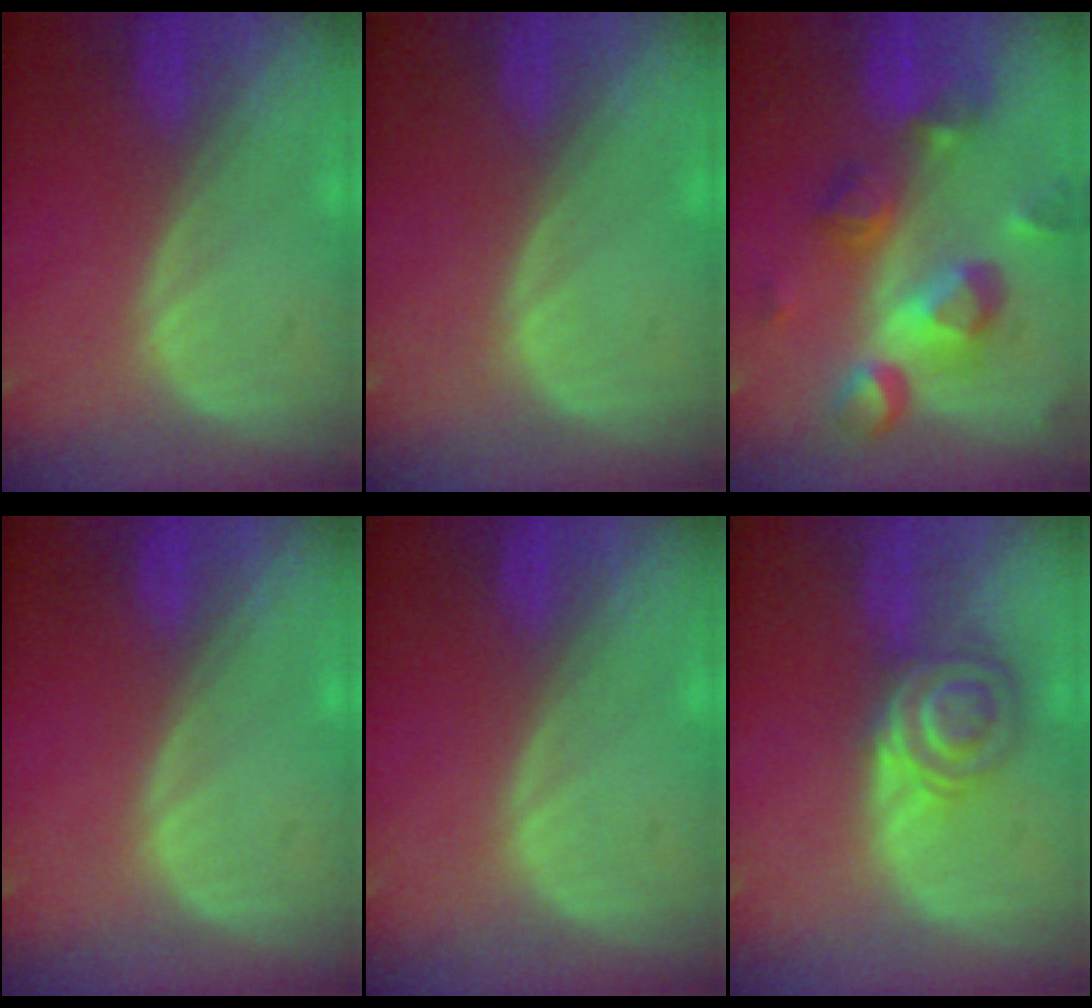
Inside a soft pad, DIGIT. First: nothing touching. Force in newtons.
{"total": 0.6, "press": 0.0, "slide": 0.6}
{"total": 10.4, "press": 9.3, "slide": 4.7}
{"total": 0.0}
{"total": 0.0}
{"total": 6.9, "press": 5.9, "slide": 3.5}